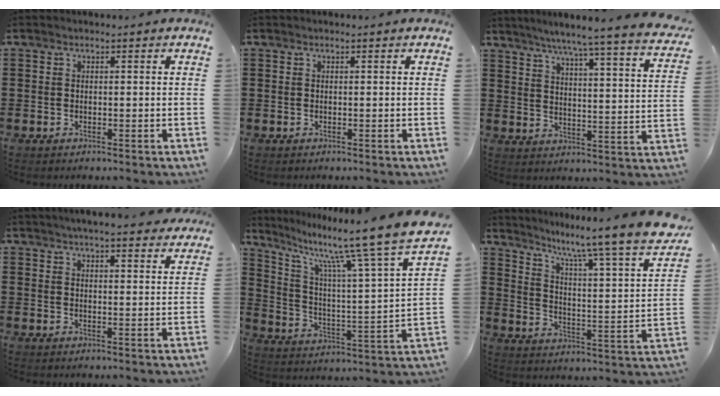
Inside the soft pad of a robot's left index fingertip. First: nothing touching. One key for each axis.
{"total": 0.0}
{"total": 6.0, "fx": 5.0, "fy": -1.2, "fz": 3.2, "tx": -0.083, "ty": -0.044, "tz": 0.075}
{"total": 4.2, "fx": 4.1, "fy": 0.0, "fz": 1.2, "tx": -0.036, "ty": -0.010, "tz": 0.074}
{"total": 13.0, "fx": 10.1, "fy": 0.0, "fz": 8.2, "tx": -0.161, "ty": -0.080, "tz": 0.151}
{"total": 8.6, "fx": 6.8, "fy": -0.5, "fz": 5.3, "tx": -0.119, "ty": -0.061, "tz": 0.101}